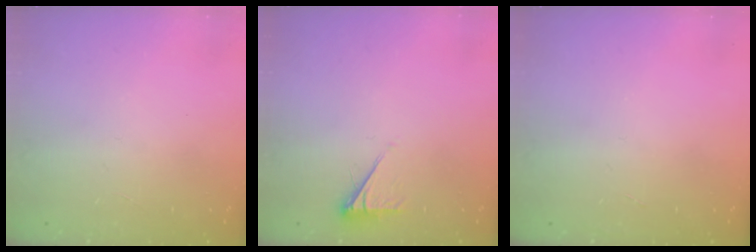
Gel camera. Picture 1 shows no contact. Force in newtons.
{"total": 3.8, "press": 3.7, "slide": 0.7}
{"total": 0.0}